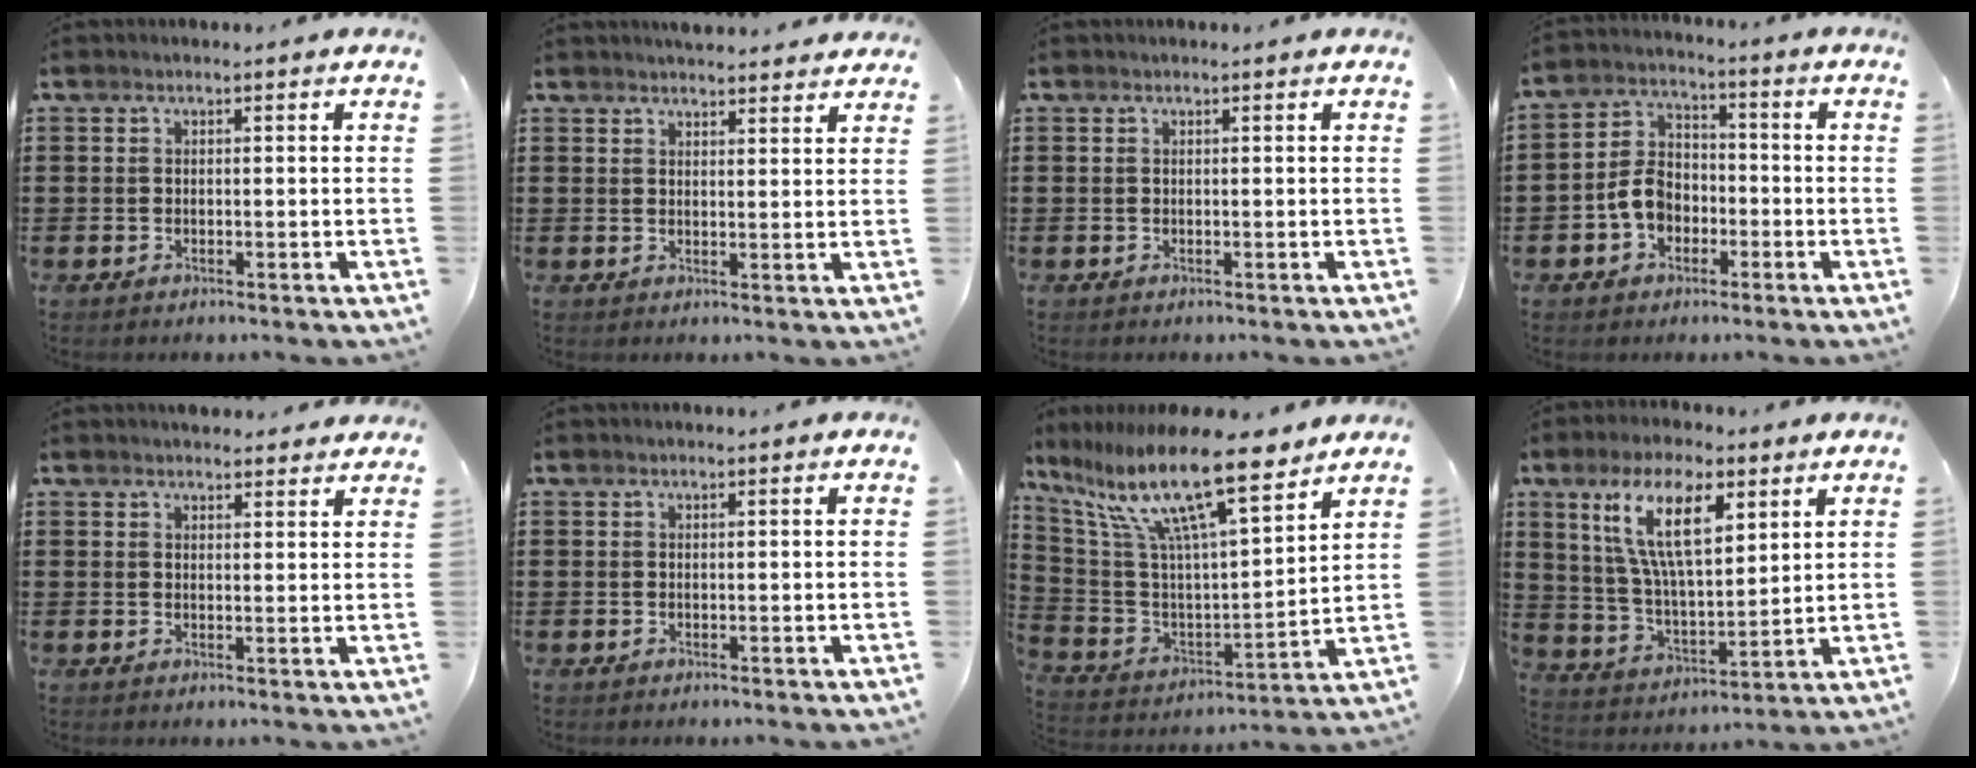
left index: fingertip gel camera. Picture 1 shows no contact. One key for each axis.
{"total": 2.8, "fx": 2.8, "fy": 0.1, "fz": 0.2, "tx": -0.011, "ty": -0.005, "tz": 0.054}
{"total": 0.0}
{"total": 6.3, "fx": -2.6, "fy": 4.7, "fz": 3.4, "tx": -0.092, "ty": 0.009, "tz": -0.057}
{"total": 2.4, "fx": 2.3, "fy": 0.3, "fz": 0.2, "tx": -0.008, "ty": 0.000, "tz": 0.045}
{"total": 0.0}
{"total": 15.4, "fx": 10.3, "fy": 3.0, "fz": 11.0, "tx": -0.252, "ty": -0.057, "tz": 0.170}
{"total": 13.0, "fx": 6.8, "fy": 4.8, "fz": 9.9, "tx": -0.211, "ty": -0.002, "tz": 0.124}